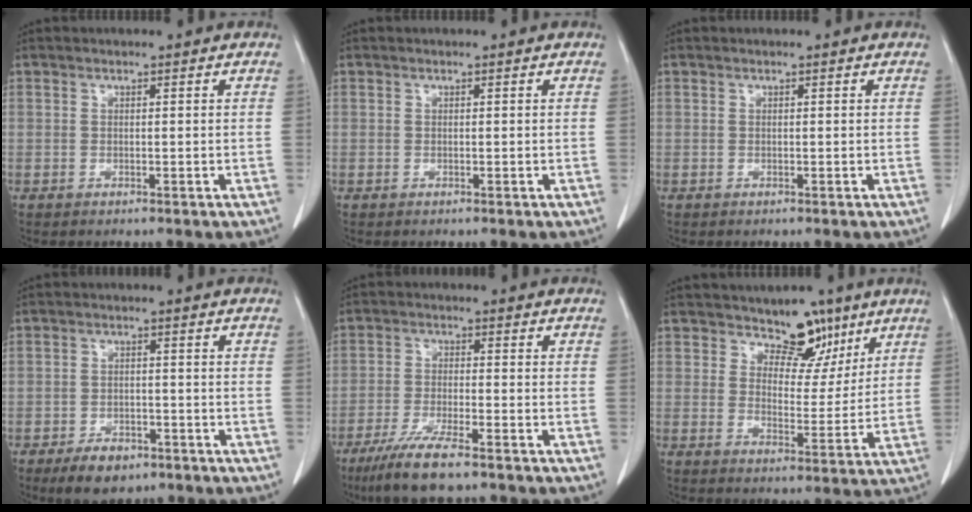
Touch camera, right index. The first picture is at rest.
{"total": 0.0}
{"total": 0.0}
{"total": 5.4, "force": [-3.6, 2.8, 2.8], "torque": [-0.048, -0.001, -0.054]}
{"total": 8.8, "force": [-6.5, 0.9, 5.9], "torque": [-0.109, -0.023, -0.112]}
{"total": 6.7, "force": [4.9, 3.8, 2.5], "torque": [-0.021, -0.007, 0.079]}